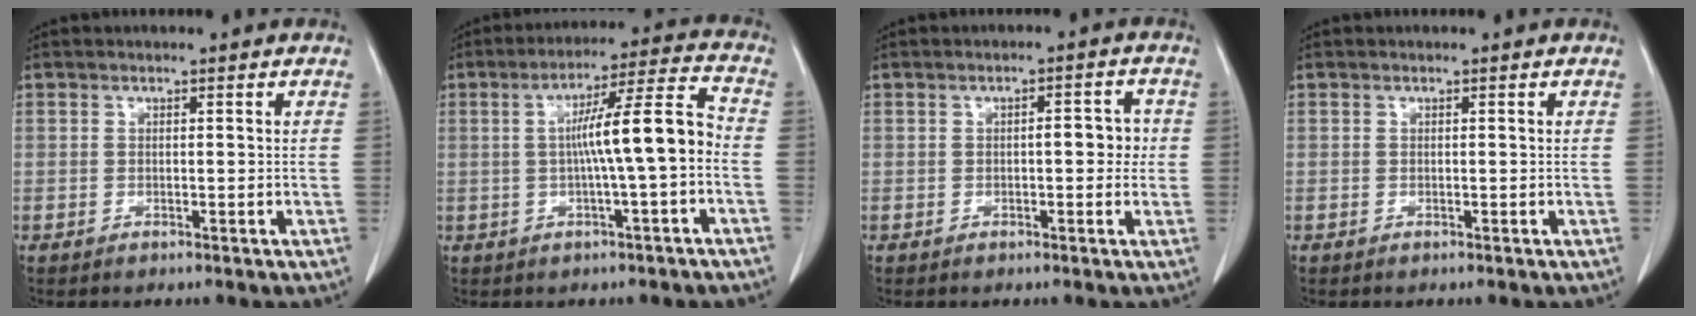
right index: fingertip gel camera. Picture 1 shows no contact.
{"total": 10.0, "force": [-1.1, -0.3, 10.0], "torque": [-0.162, 0.022, -0.020]}
{"total": 2.9, "force": [0.1, 1.3, 2.6], "torque": [-0.030, 0.007, 0.000]}
{"total": 0.0}